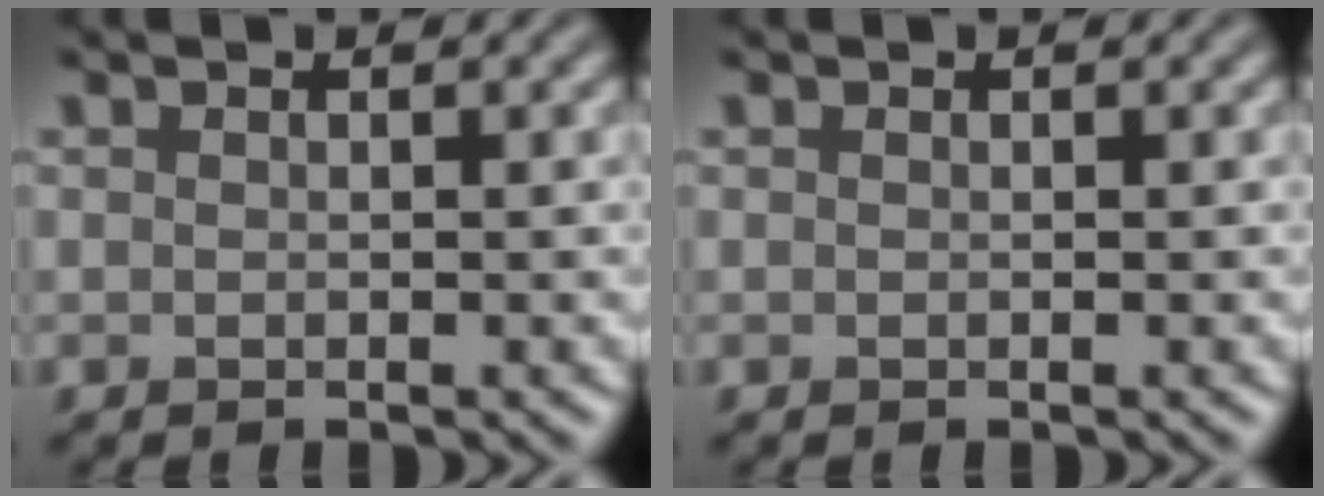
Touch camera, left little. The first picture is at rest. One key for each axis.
{"total": 0.0}